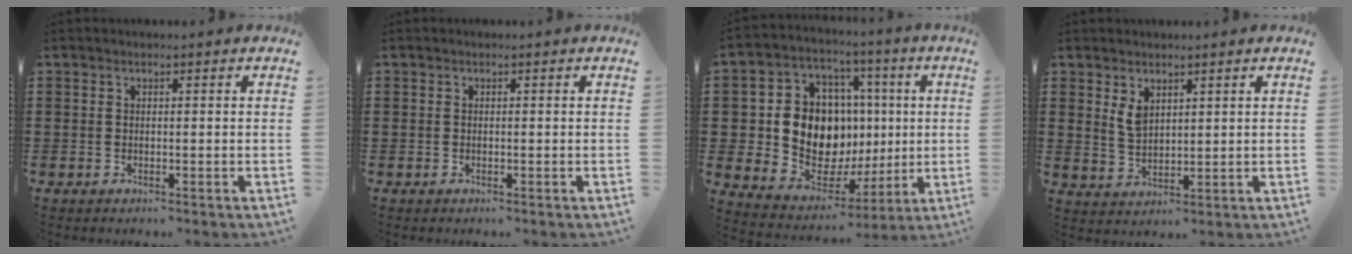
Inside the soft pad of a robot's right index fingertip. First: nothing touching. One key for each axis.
{"total": 0.0}
{"total": 11.9, "fx": 1.0, "fy": 10.1, "fz": 6.3, "tx": -0.139, "ty": -0.010, "tz": 0.026}
{"total": 3.3, "fx": 1.9, "fy": 1.8, "fz": 1.9, "tx": -0.043, "ty": 0.005, "tz": 0.036}